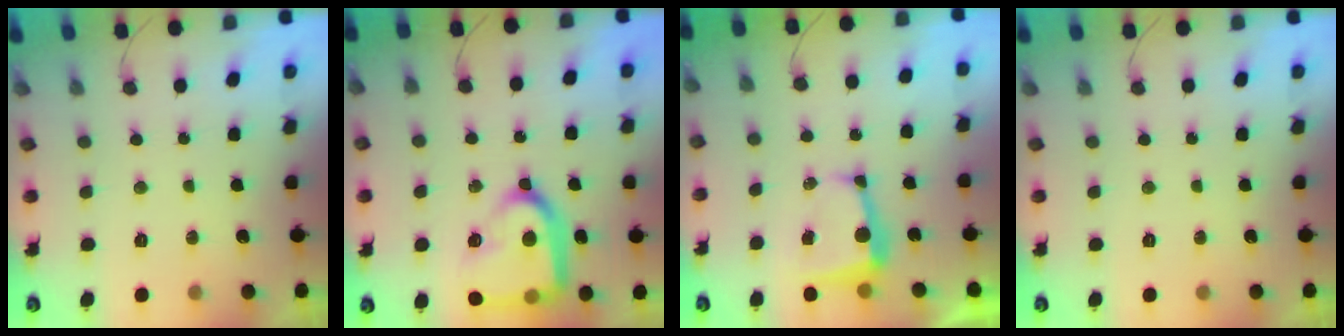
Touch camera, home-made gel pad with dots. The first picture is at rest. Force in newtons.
{"total": 21.7, "press": 21.7, "slide": 1.8}
{"total": 6.8, "press": 6.8, "slide": 0.3}
{"total": 0.0}